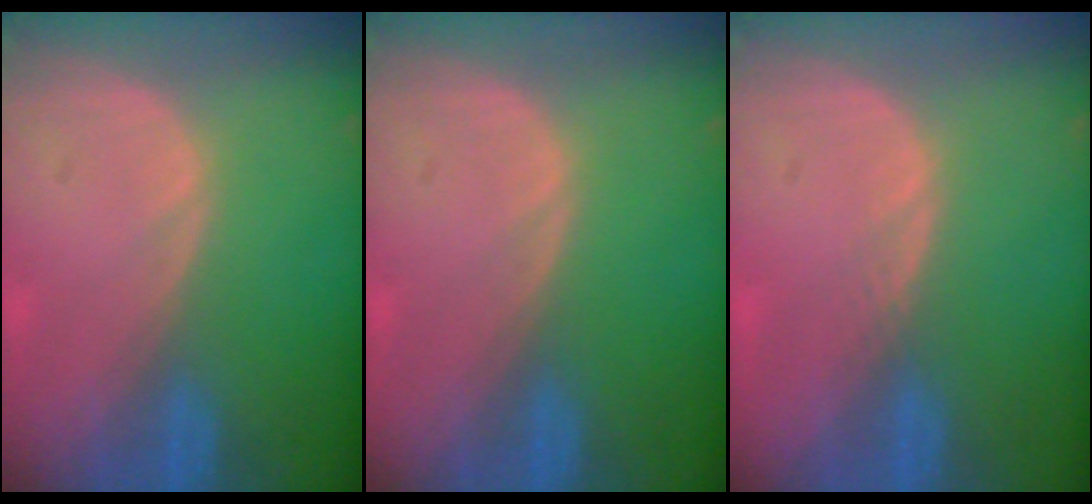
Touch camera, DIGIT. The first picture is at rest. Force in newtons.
{"total": 0.0}
{"total": 0.7, "press": 0.6, "slide": 0.3}